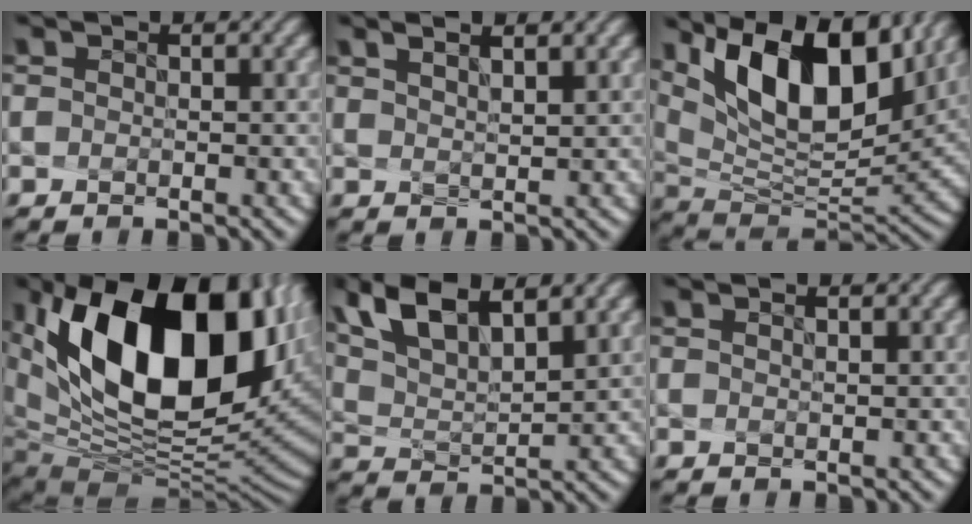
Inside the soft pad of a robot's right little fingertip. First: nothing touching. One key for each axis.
{"total": 3.5, "fx": 2.5, "fy": 0.6, "fz": 2.4, "tx": -0.031, "ty": 0.010, "tz": 0.034}
{"total": 12.6, "fx": 6.8, "fy": 4.9, "fz": 9.4, "tx": -0.159, "ty": 0.014, "tz": 0.121}
{"total": 18.1, "fx": 5.1, "fy": 10.0, "fz": 14.1, "tx": -0.223, "ty": -0.001, "tz": 0.101}
{"total": 7.8, "fx": 5.3, "fy": 2.4, "fz": 5.2, "tx": -0.114, "ty": 0.019, "tz": 0.093}
{"total": 0.9, "fx": 0.4, "fy": 0.0, "fz": 0.8, "tx": -0.018, "ty": -0.001, "tz": 0.016}